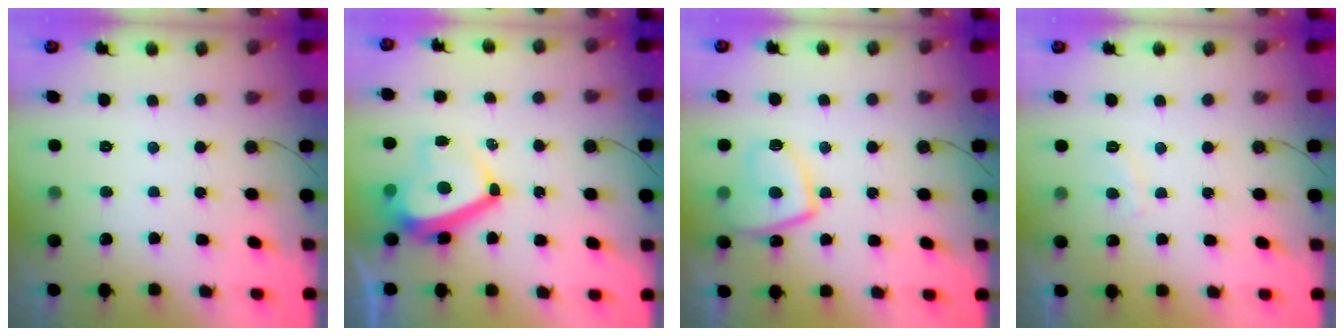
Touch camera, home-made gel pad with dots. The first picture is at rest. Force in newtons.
{"total": 10.8, "press": 10.7, "slide": 1.5}
{"total": 10.8, "press": 10.8, "slide": 1.3}
{"total": 3.1, "press": 2.9, "slide": 0.9}